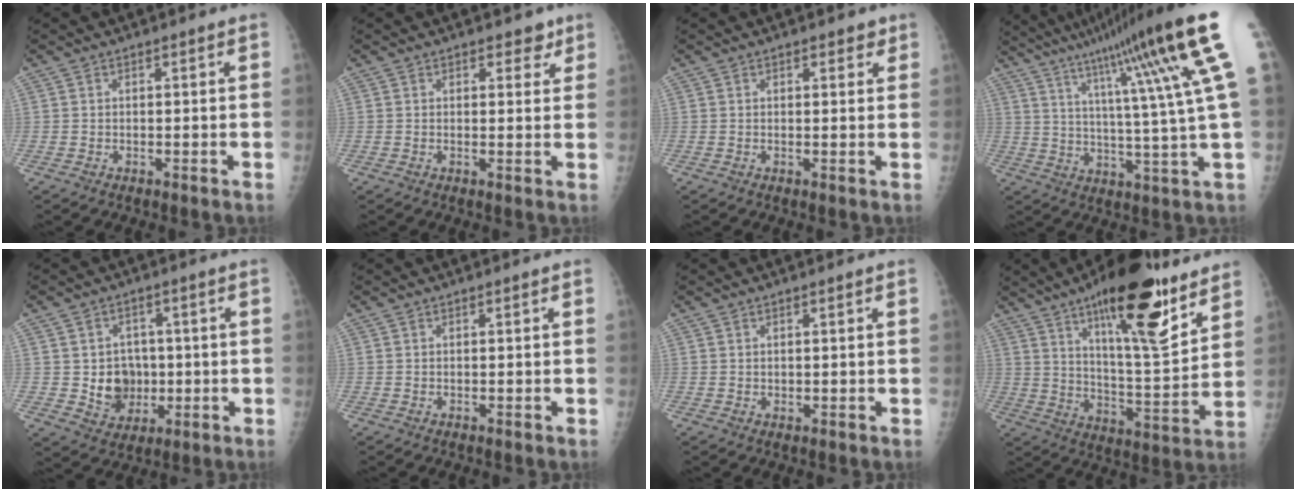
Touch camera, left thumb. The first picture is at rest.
{"total": 3.1, "force": [2.0, 1.7, 1.7], "torque": [0.000, -0.008, 0.023]}
{"total": 2.3, "force": [1.5, 1.1, 1.5], "torque": [-0.008, -0.005, 0.016]}
{"total": 23.0, "force": [11.2, 0.8, 20.1], "torque": [-0.300, -0.016, 0.160]}
{"total": 8.1, "force": [-0.4, 7.0, 4.0], "torque": [-0.023, 0.004, 0.004]}
{"total": 0.0}
{"total": 0.8, "force": [0.4, 0.4, 0.5], "torque": [-0.004, -0.003, 0.009]}
{"total": 21.9, "force": [13.3, 6.1, 16.4], "torque": [-0.227, -0.067, 0.211]}